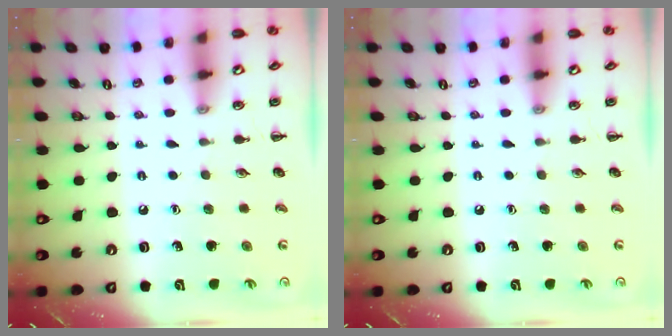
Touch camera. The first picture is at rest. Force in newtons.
{"total": 0.0}